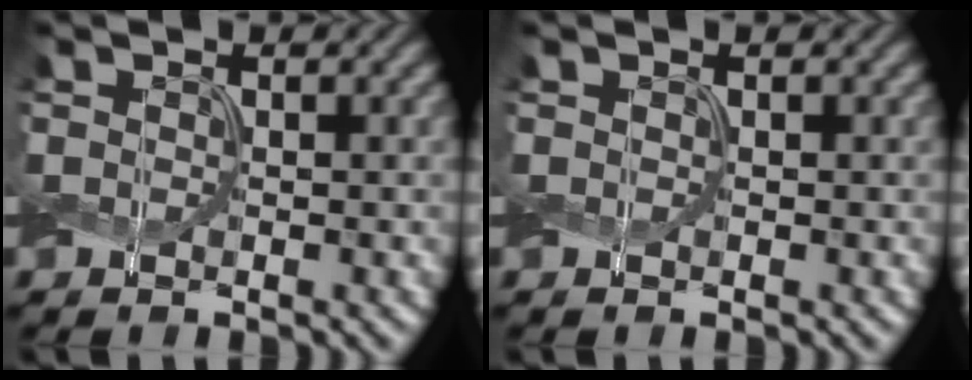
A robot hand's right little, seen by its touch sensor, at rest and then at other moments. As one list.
[{"total": 0.0}]